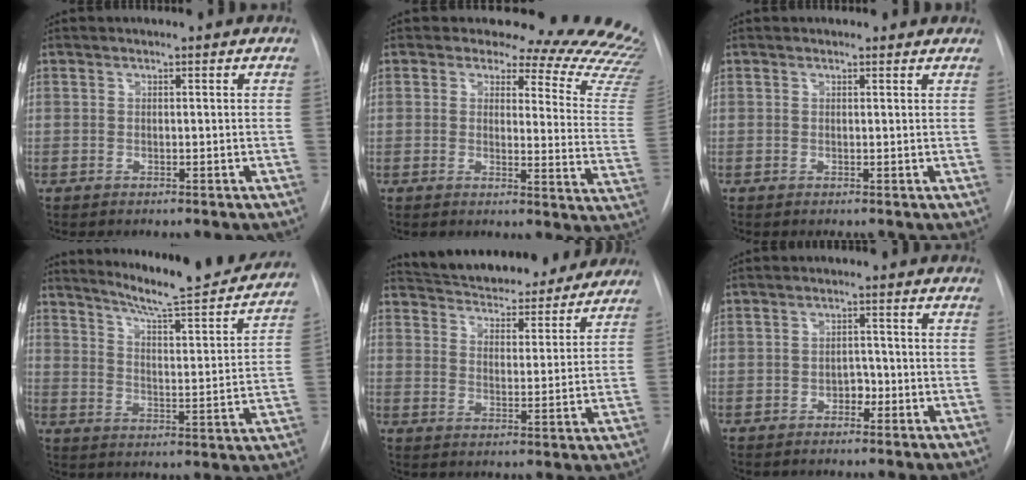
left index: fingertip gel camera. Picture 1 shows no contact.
{"total": 18.8, "force": [17.8, 4.3, 4.4], "torque": [-0.019, -0.123, 0.159]}
{"total": 1.3, "force": [1.2, 0.5, 0.0], "torque": [-0.007, -0.001, 0.006]}
{"total": 20.0, "force": [18.4, 0.8, 7.9], "torque": [-0.118, -0.056, 0.244]}
{"total": 22.2, "force": [20.2, 6.0, 6.9], "torque": [-0.114, 0.004, 0.272]}
{"total": 2.0, "force": [-1.0, 1.3, 1.2], "torque": [-0.011, 0.007, -0.016]}